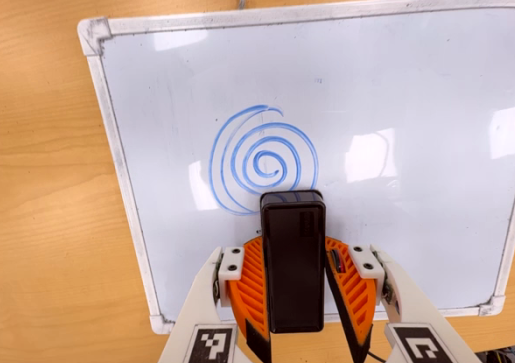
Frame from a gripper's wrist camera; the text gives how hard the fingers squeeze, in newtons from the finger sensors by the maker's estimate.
{"total": 5.2, "left": 4.8, "right": 5.5}